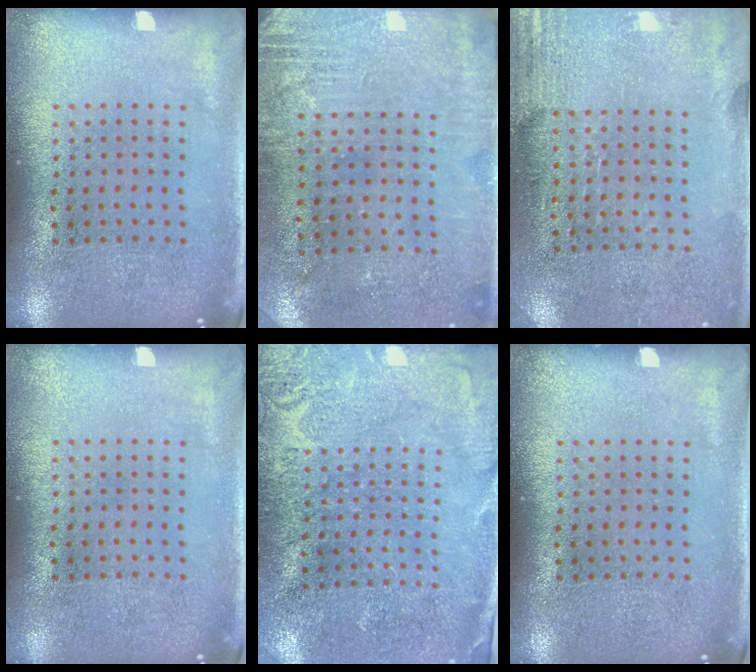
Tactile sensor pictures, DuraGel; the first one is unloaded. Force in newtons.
{"total": 2.8, "press": 2.5, "slide": 1.2}
{"total": 2.8, "press": 2.5, "slide": 1.4}
{"total": 0.0}
{"total": 2.7, "press": 2.6, "slide": 0.6}
{"total": 0.0}